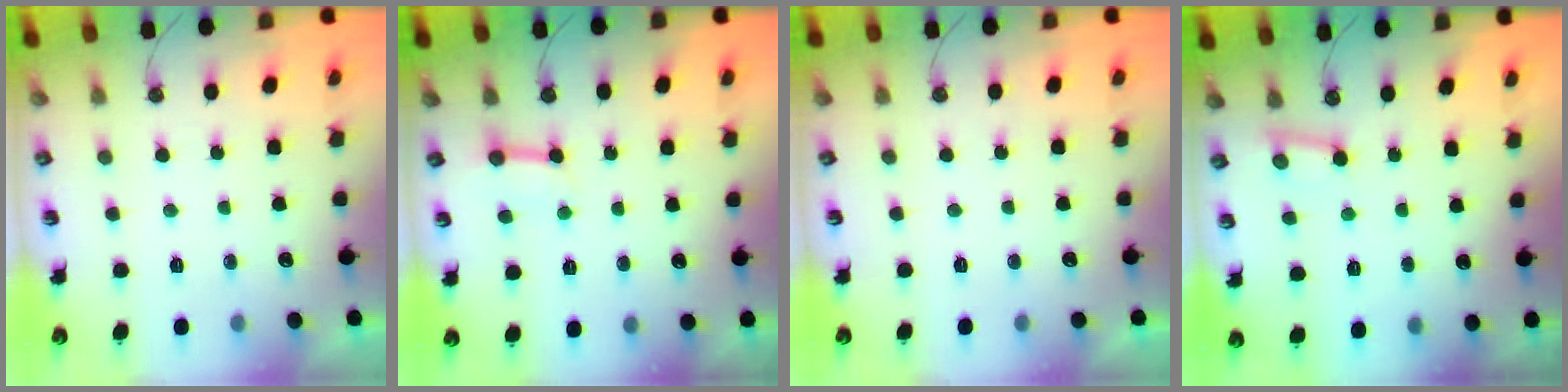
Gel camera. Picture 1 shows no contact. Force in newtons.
{"total": 5.1, "press": 5.1, "slide": 0.6}
{"total": 0.0}
{"total": 3.4, "press": 3.4, "slide": 0.4}